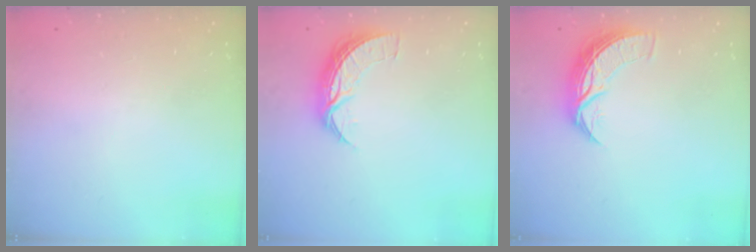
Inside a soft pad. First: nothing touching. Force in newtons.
{"total": 7.9, "press": 7.9, "slide": 0.1}
{"total": 7.8, "press": 7.8, "slide": 0.2}